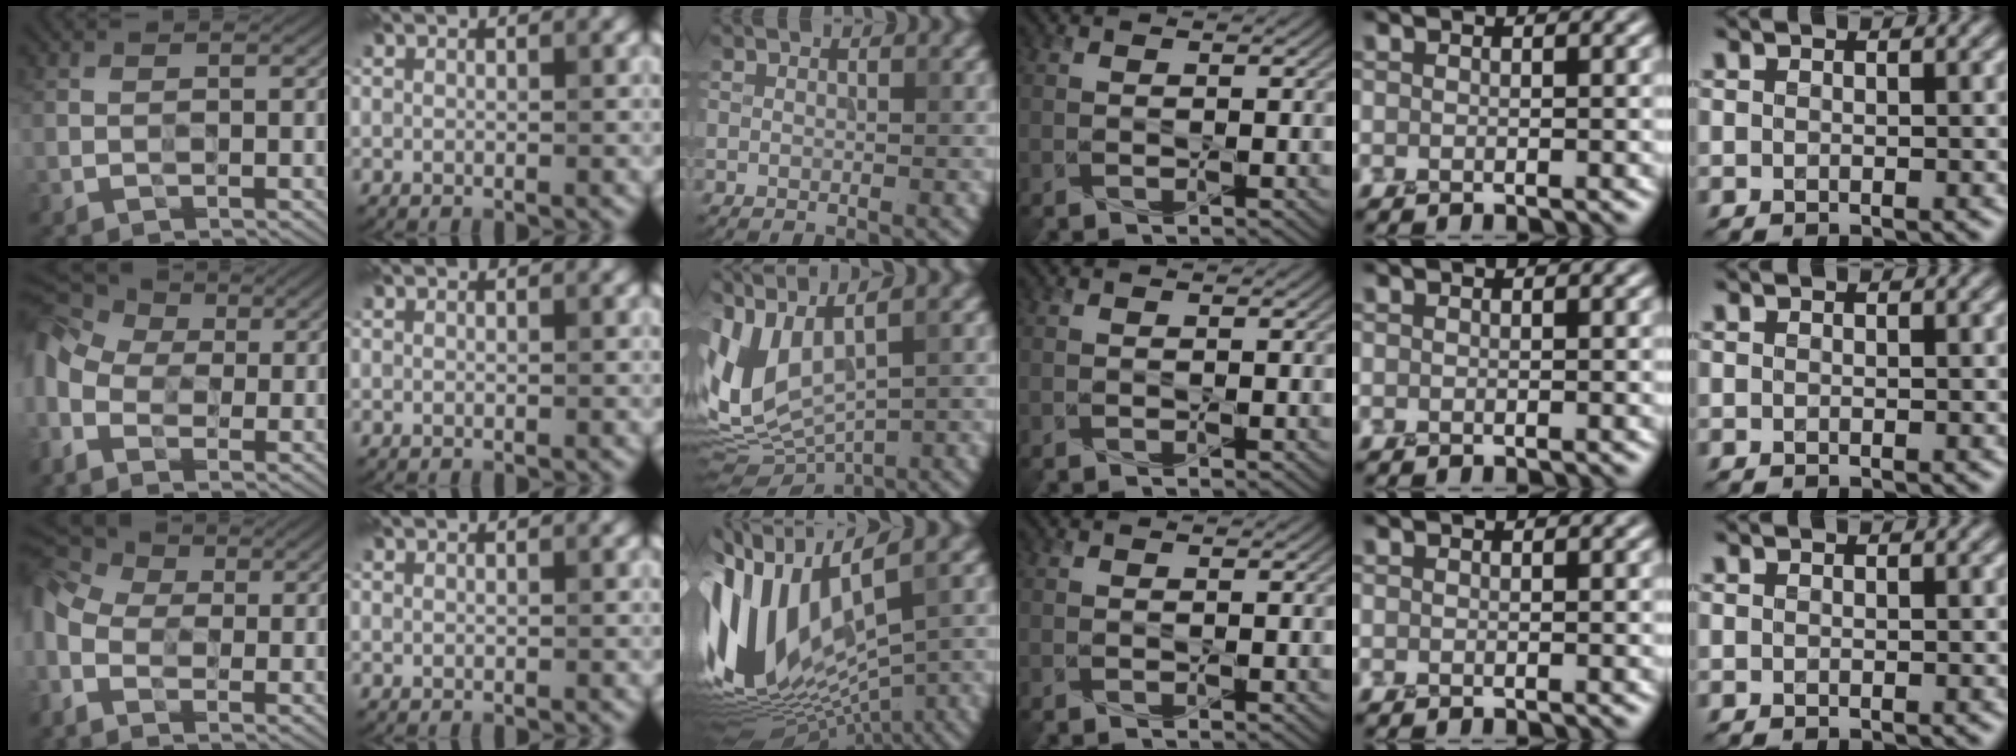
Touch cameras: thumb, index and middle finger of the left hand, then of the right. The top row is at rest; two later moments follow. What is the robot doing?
{"motion": "press", "object": "grip strengthener"}